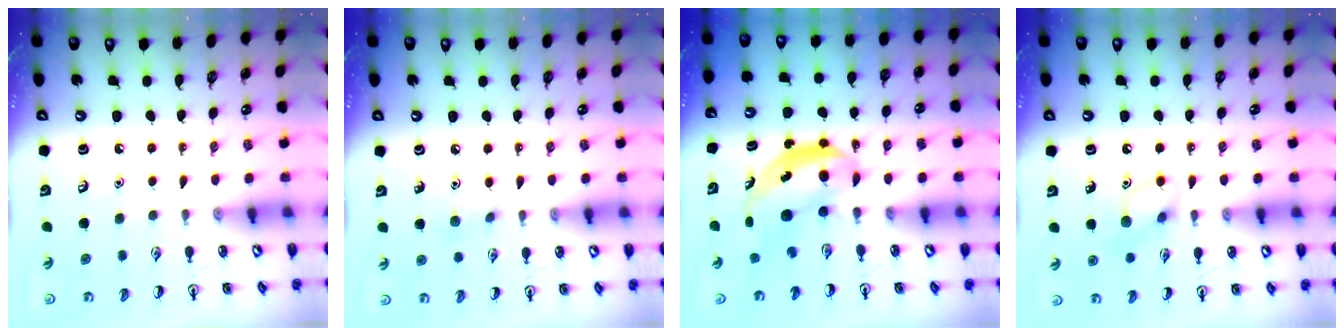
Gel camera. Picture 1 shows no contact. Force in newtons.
{"total": 5.9, "press": 5.7, "slide": 1.7}
{"total": 5.7, "press": 5.5, "slide": 1.6}
{"total": 9.6, "press": 9.6, "slide": 0.7}